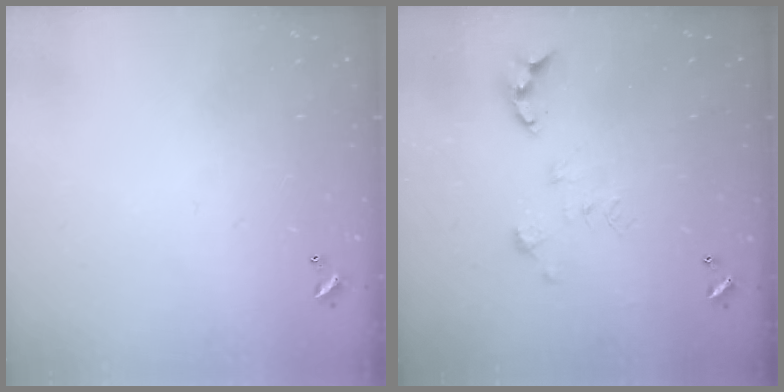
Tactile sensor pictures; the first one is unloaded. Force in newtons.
{"total": 0.0}